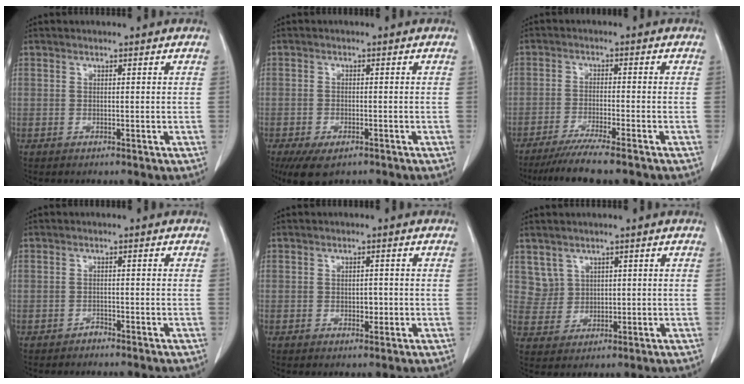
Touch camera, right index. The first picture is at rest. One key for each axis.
{"total": 6.2, "fx": -4.3, "fy": 2.6, "fz": 3.7, "tx": -0.061, "ty": -0.009, "tz": -0.067}
{"total": 8.4, "fx": -6.9, "fy": -0.5, "fz": 4.7, "tx": -0.069, "ty": -0.022, "tz": -0.110}
{"total": 0.9, "fx": -0.8, "fy": 0.3, "fz": 0.1, "tx": 0.000, "ty": 0.001, "tz": -0.016}
{"total": 2.0, "fx": -0.4, "fy": 1.3, "fz": 1.5, "tx": -0.020, "ty": 0.003, "tz": 0.000}
{"total": 4.0, "fx": 2.0, "fy": 3.4, "fz": -0.2, "tx": 0.010, "ty": 0.009, "tz": 0.045}